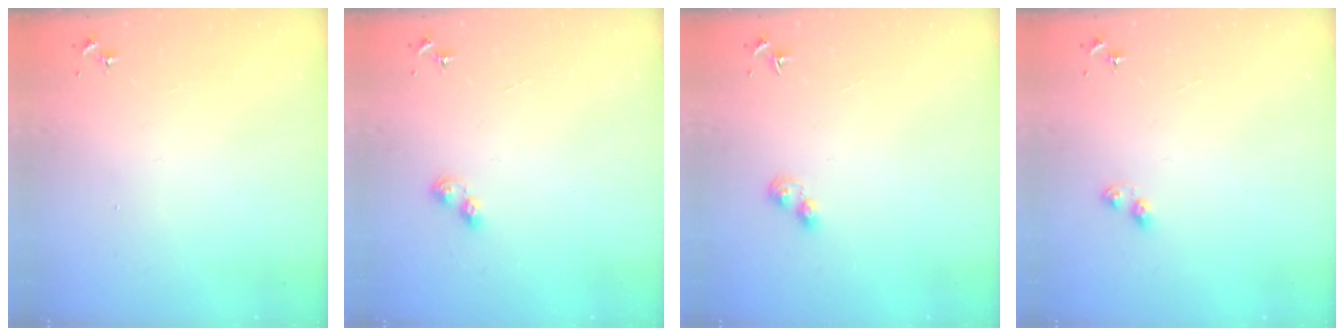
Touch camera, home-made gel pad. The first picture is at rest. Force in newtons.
{"total": 5.7, "press": 5.7, "slide": 0.7}
{"total": 3.4, "press": 3.4, "slide": 0.4}
{"total": 2.8, "press": 2.7, "slide": 0.4}